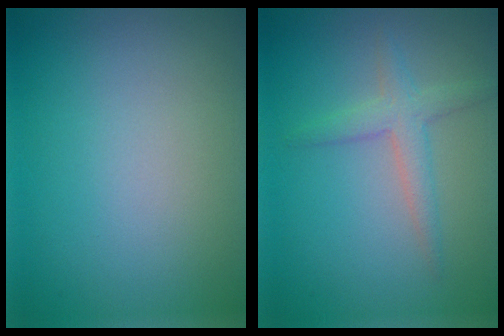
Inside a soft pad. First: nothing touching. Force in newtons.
{"total": 2.4, "press": 2.4, "slide": 0.1}